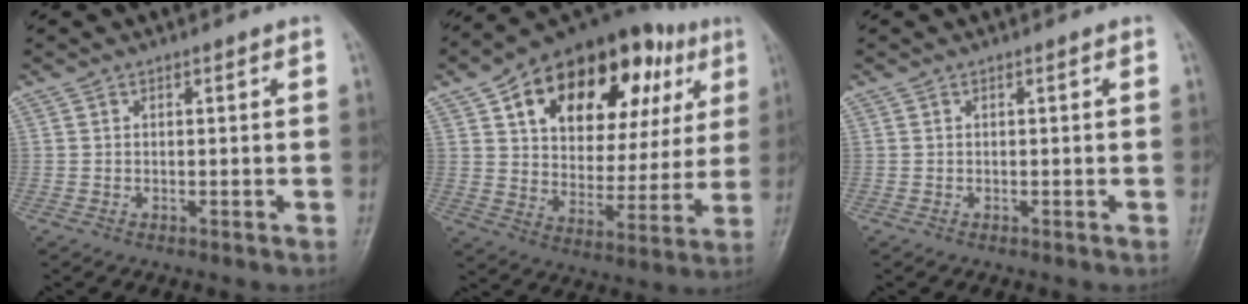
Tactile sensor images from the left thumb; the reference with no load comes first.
{"total": 27.3, "force": [11.8, 15.8, 18.9], "torque": [-0.237, 0.008, 0.183]}
{"total": 0.0}